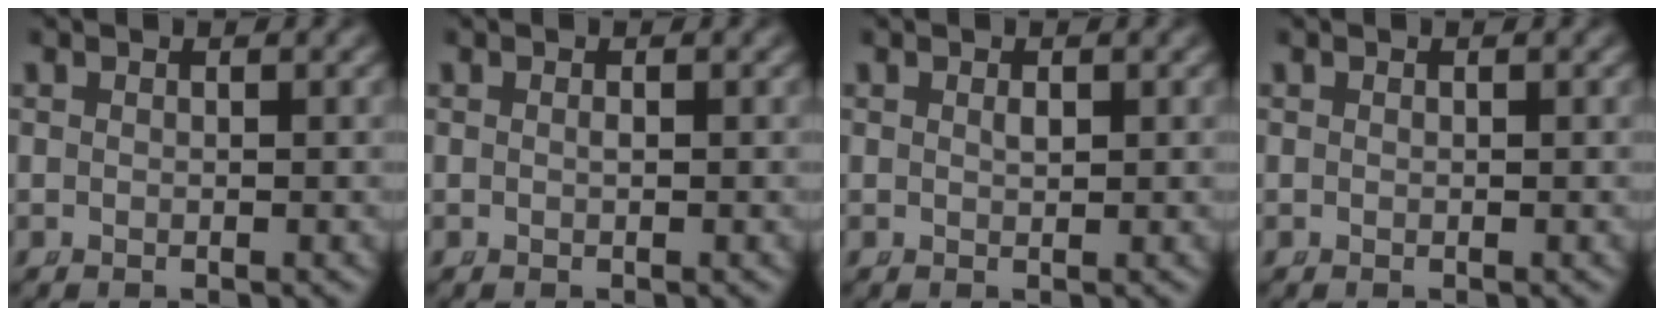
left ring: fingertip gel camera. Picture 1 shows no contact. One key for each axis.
{"total": 0.0}
{"total": 0.5, "fx": 0.1, "fy": 0.1, "fz": 0.5, "tx": -0.014, "ty": -0.009, "tz": 0.008}
{"total": 0.0}